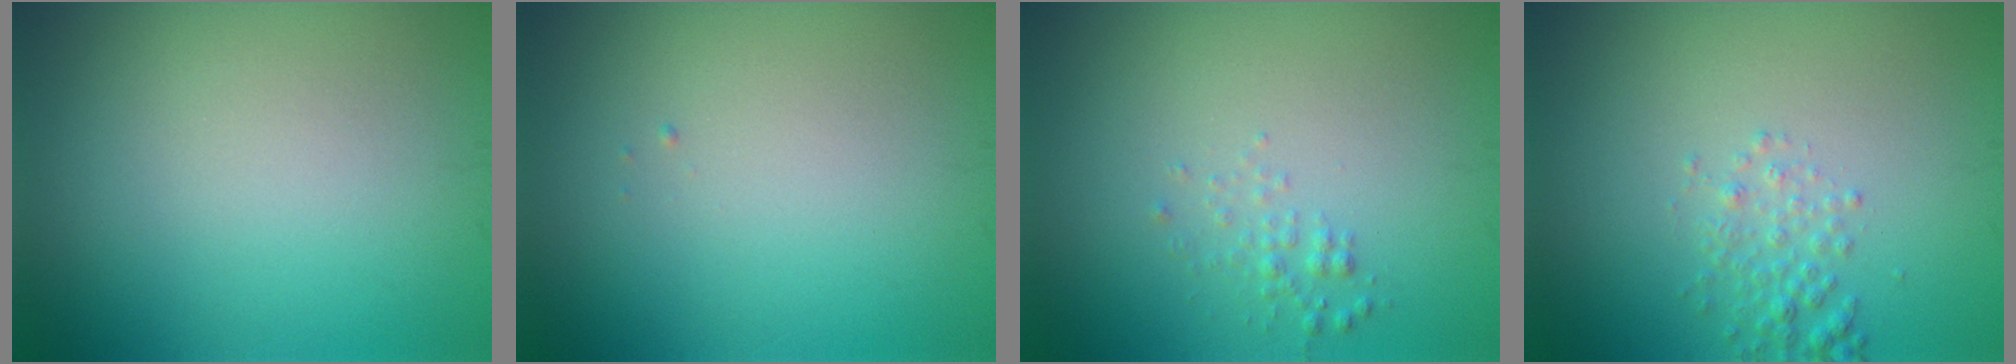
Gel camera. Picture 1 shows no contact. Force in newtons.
{"total": 0.0}
{"total": 1.1, "press": 1.1, "slide": 0.0}
{"total": 1.7, "press": 1.7, "slide": 0.1}